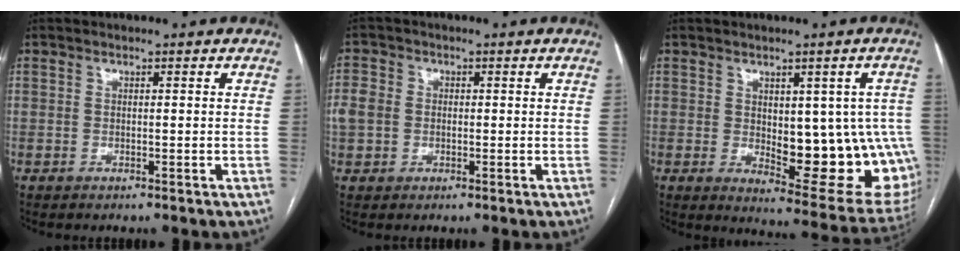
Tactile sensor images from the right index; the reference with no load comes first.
{"total": 4.1, "force": [-0.1, 3.6, 2.0], "torque": [-0.055, 0.015, -0.002]}
{"total": 16.6, "force": [-1.3, 6.6, 15.2], "torque": [-0.133, 0.007, 0.008]}